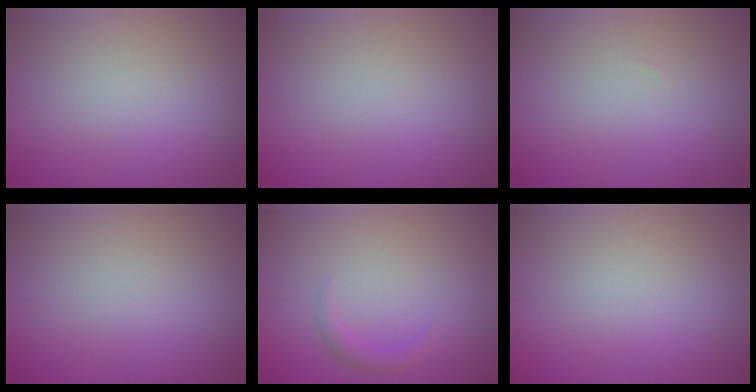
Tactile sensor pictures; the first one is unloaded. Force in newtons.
{"total": 0.0}
{"total": 0.0}
{"total": 0.0}
{"total": 1.3, "press": 1.3, "slide": 0.2}
{"total": 0.0}